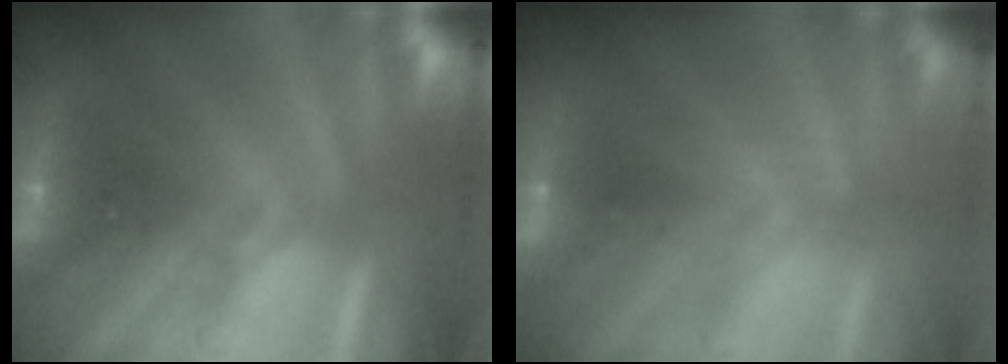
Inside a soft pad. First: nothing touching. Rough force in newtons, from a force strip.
{"total": 2.4}